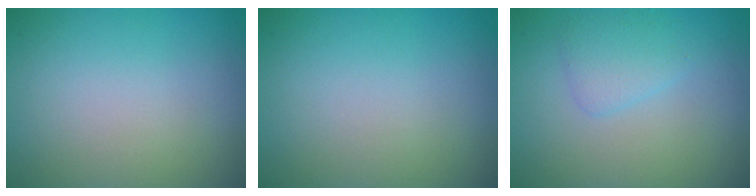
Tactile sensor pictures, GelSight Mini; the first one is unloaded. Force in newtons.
{"total": 0.0}
{"total": 1.8, "press": 1.8, "slide": 0.1}